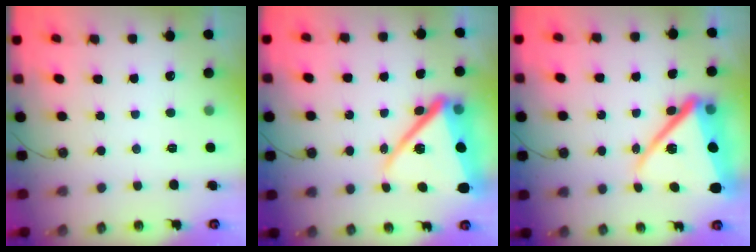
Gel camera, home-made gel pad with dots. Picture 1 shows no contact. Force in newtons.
{"total": 19.2, "press": 19.1, "slide": 1.6}
{"total": 19.2, "press": 19.1, "slide": 1.6}